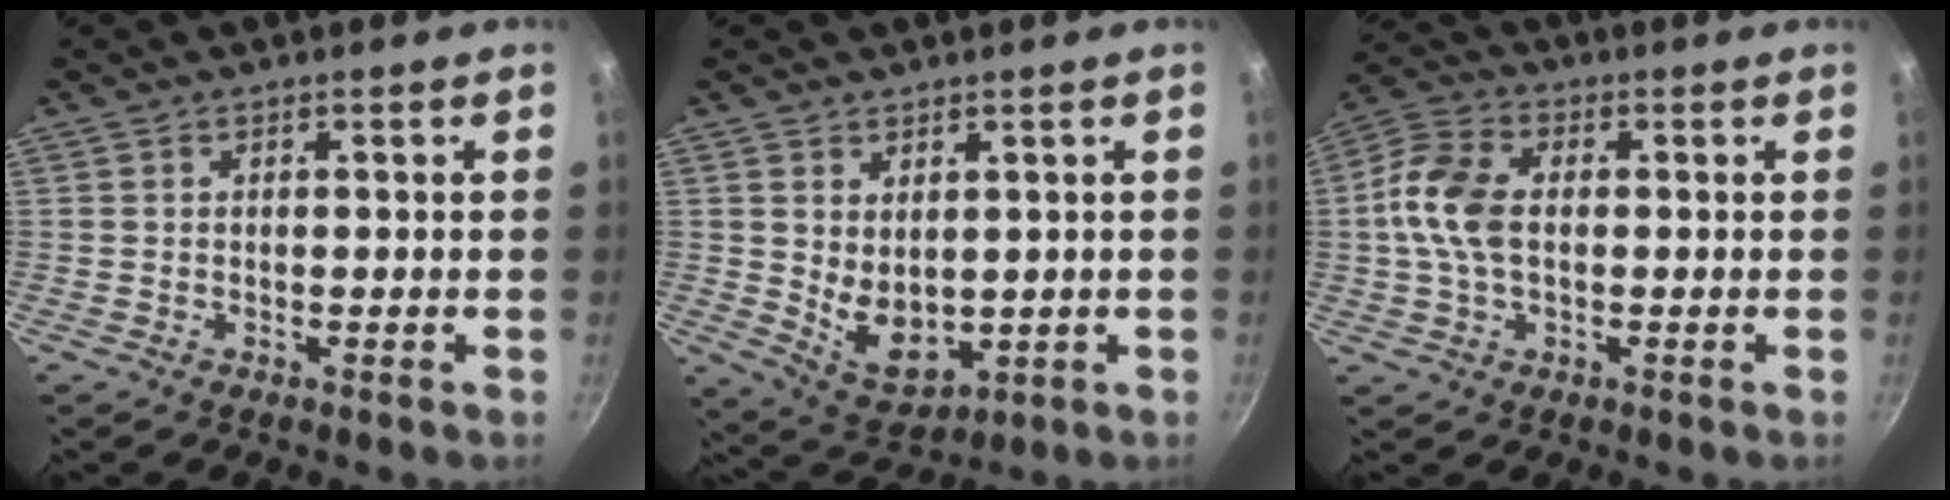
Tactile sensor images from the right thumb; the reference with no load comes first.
{"total": 8.0, "force": [1.2, 5.3, 5.9], "torque": [-0.079, -0.026, 0.045]}
{"total": 10.1, "force": [0.2, 6.4, 7.8], "torque": [-0.153, 0.021, -0.007]}